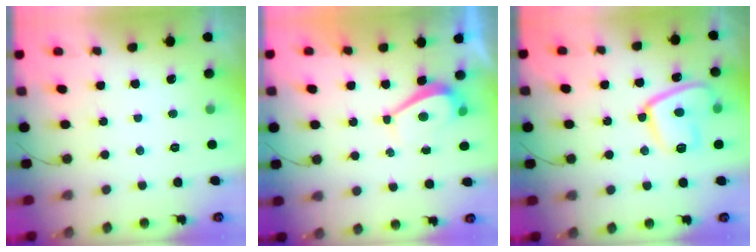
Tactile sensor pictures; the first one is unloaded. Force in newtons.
{"total": 2.8, "press": 2.8, "slide": 0.6}
{"total": 13.7, "press": 13.6, "slide": 1.4}